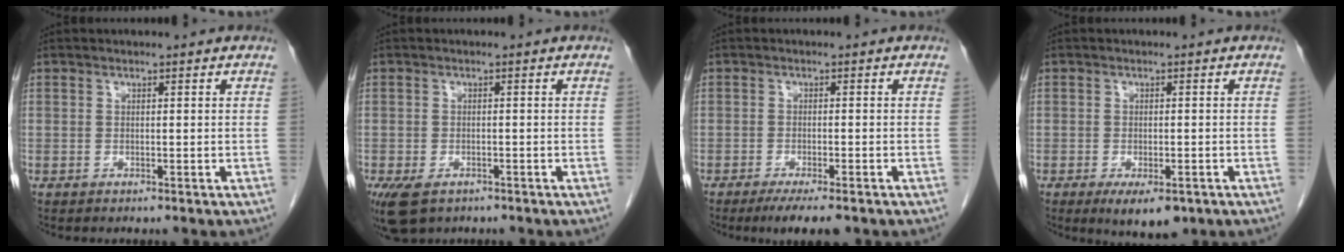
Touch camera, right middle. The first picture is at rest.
{"total": 5.7, "force": [-3.5, 3.3, 3.1], "torque": [-0.062, -0.010, -0.054]}
{"total": 5.8, "force": [-4.3, 1.0, 3.8], "torque": [-0.050, -0.011, -0.062]}
{"total": 5.7, "force": [-3.2, 2.3, 4.1], "torque": [-0.056, -0.008, -0.041]}